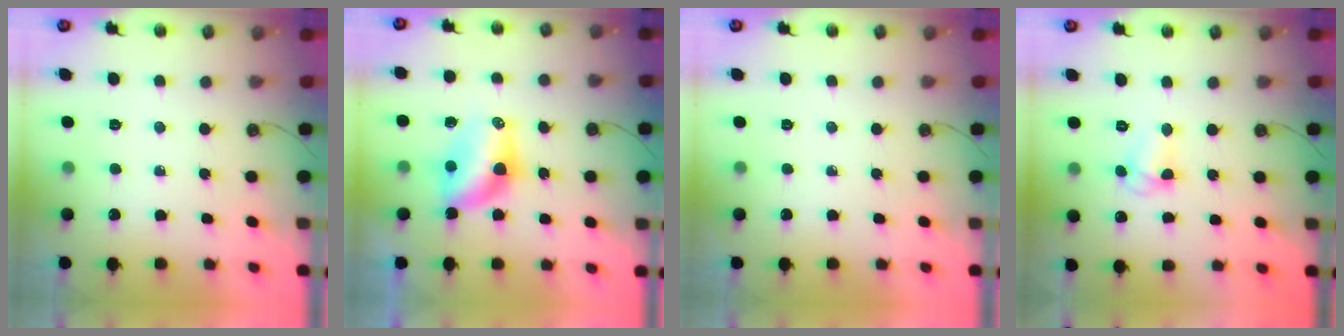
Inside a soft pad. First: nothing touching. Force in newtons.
{"total": 9.2, "press": 8.2, "slide": 4.3}
{"total": 0.0}
{"total": 5.2, "press": 5.2, "slide": 0.5}